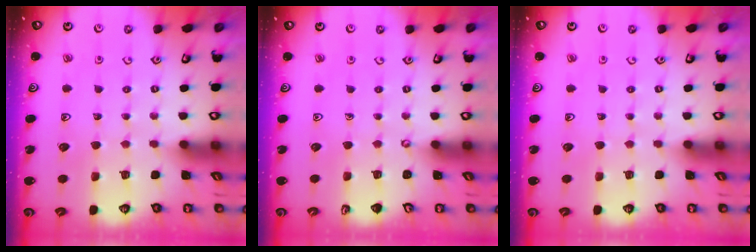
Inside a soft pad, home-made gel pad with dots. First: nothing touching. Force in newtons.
{"total": 0.0}
{"total": 0.0}